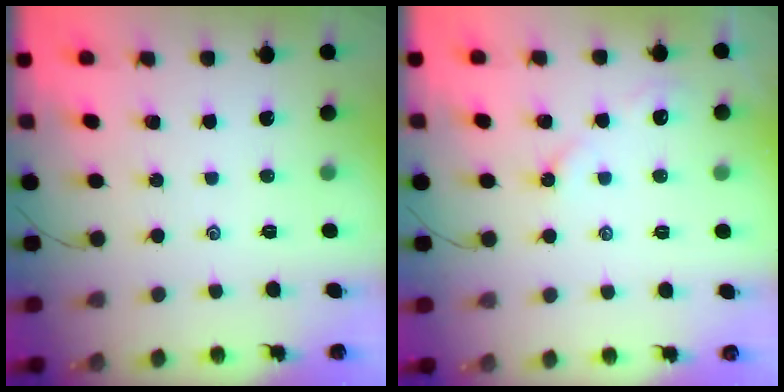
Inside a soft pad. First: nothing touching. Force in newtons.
{"total": 2.4, "press": 2.4, "slide": 0.6}